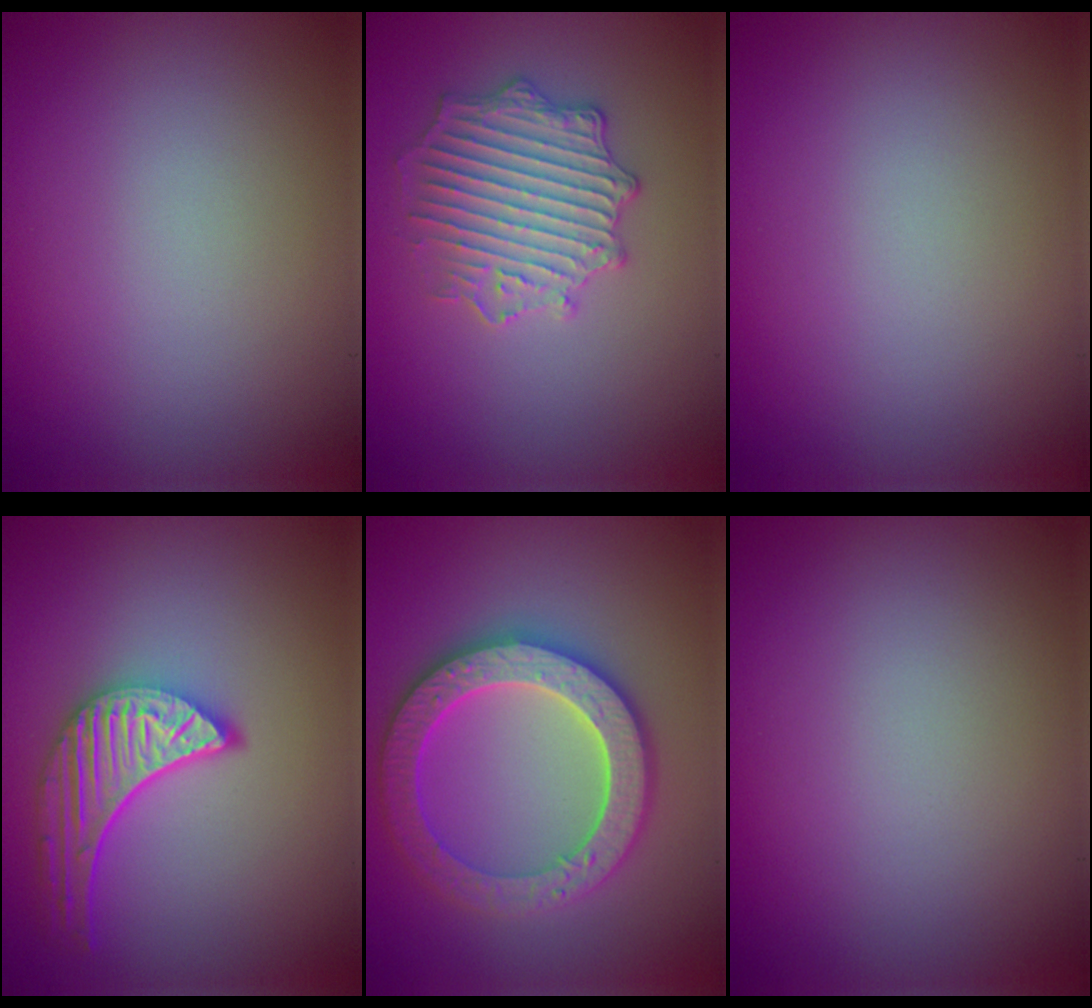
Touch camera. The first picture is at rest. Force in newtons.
{"total": 4.1, "press": 4.1, "slide": 0.3}
{"total": 0.0}
{"total": 5.0, "press": 4.0, "slide": 3.1}
{"total": 6.4, "press": 6.2, "slide": 1.3}
{"total": 0.0}